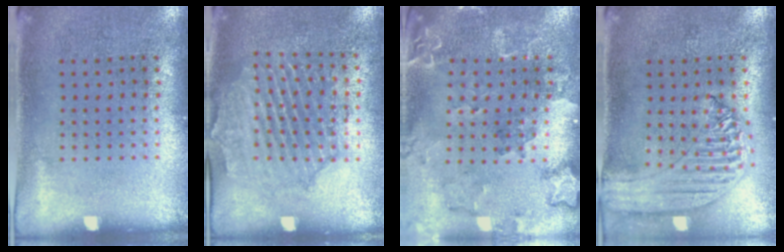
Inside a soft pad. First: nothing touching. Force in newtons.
{"total": 1.8, "press": 1.8, "slide": 0.3}
{"total": 2.0, "press": 1.9, "slide": 0.5}
{"total": 1.5, "press": 1.4, "slide": 0.3}